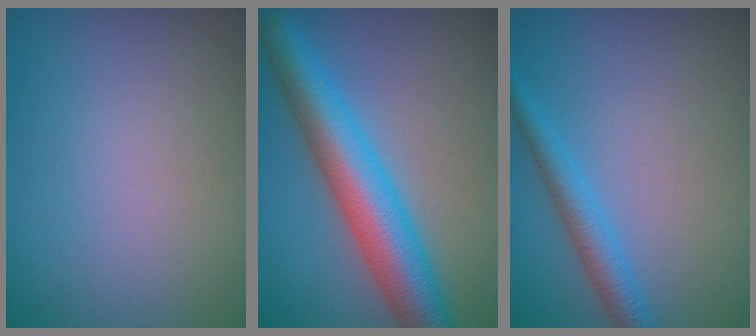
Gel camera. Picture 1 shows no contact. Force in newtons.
{"total": 8.0, "press": 8.0, "slide": 0.1}
{"total": 2.8, "press": 2.7, "slide": 0.2}